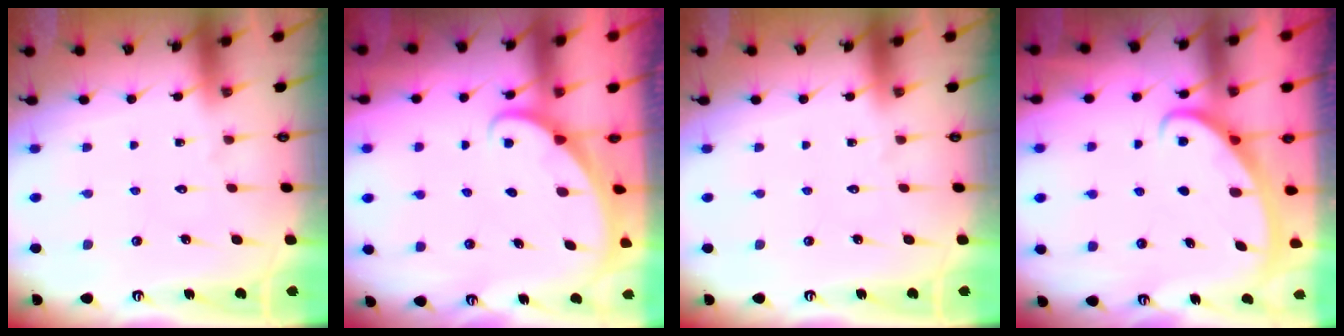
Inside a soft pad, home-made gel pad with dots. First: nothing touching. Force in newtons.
{"total": 1.6, "press": 1.6, "slide": 0.0}
{"total": 0.0}
{"total": 2.7, "press": 2.7, "slide": 0.4}